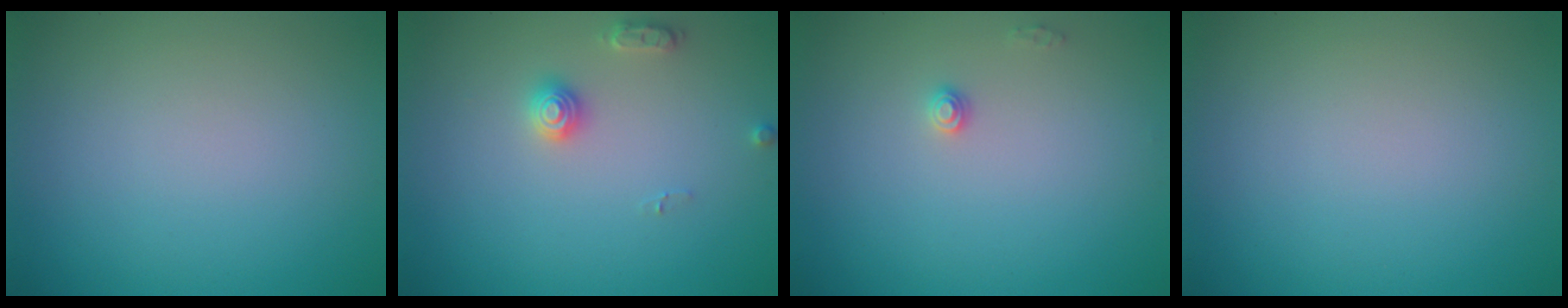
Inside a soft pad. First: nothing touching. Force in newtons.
{"total": 2.0, "press": 2.0, "slide": 0.3}
{"total": 0.9, "press": 0.9, "slide": 0.1}
{"total": 0.0}